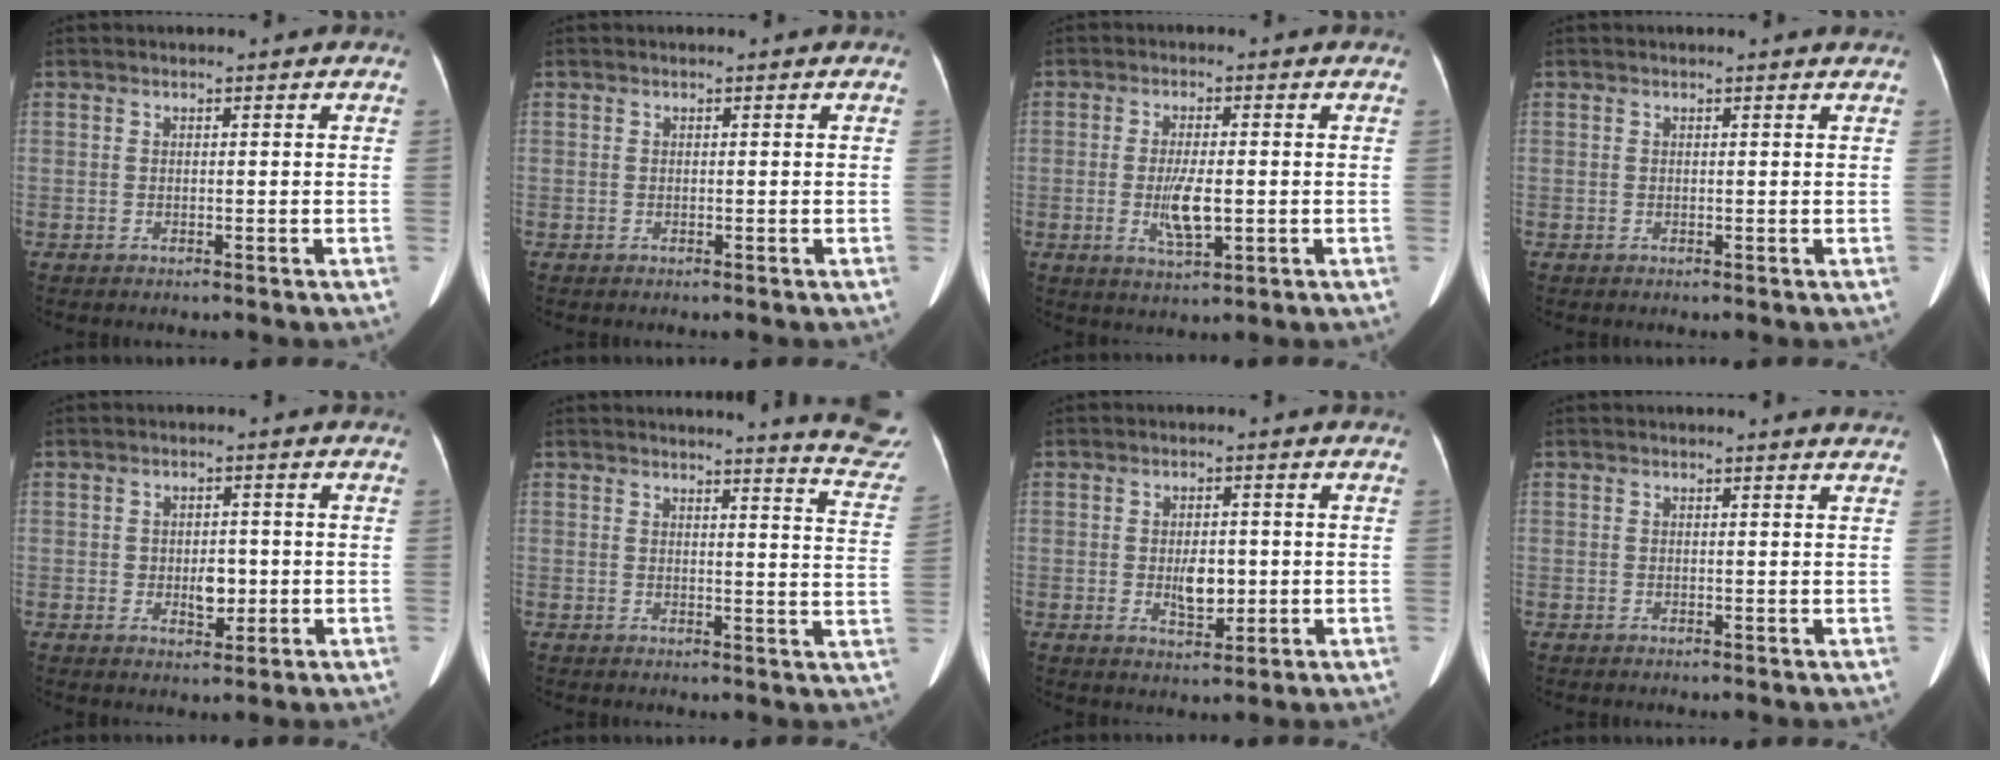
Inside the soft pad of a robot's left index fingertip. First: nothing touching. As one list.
[{"total": 0.0}, {"total": 5.3, "force": [-0.8, 1.4, 5.0], "torque": [-0.101, -0.008, -0.009]}, {"total": 0.9, "force": [0.8, -0.1, 0.1], "torque": [-0.013, -0.005, 0.006]}, {"total": 3.6, "force": [-0.5, 2.2, 2.8], "torque": [-0.042, 0.005, 0.000]}, {"total": 11.7, "force": [11.5, -1.1, 1.7], "torque": [-0.009, -0.109, 0.100]}, {"total": 4.4, "force": [-0.5, 2.2, 3.7], "torque": [-0.064, -0.001, 0.001]}, {"total": 2.0, "force": [1.9, -0.3, 0.4], "torque": [-0.015, -0.010, 0.011]}]